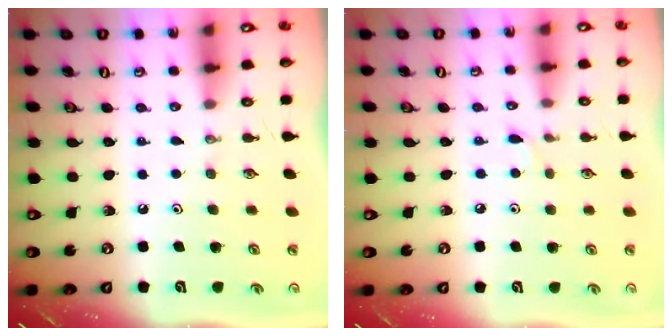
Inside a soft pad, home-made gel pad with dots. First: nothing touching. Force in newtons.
{"total": 2.8, "press": 2.7, "slide": 0.4}